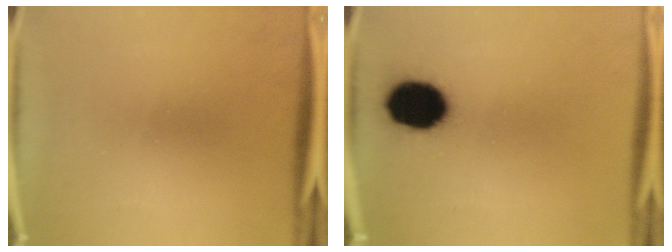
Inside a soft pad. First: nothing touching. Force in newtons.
{"total": 14.8}